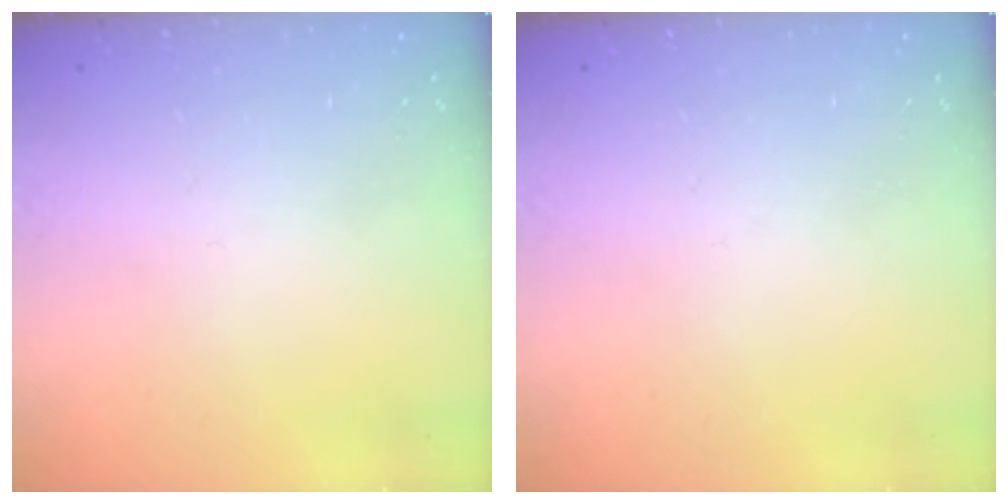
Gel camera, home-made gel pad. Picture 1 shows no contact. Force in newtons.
{"total": 0.0}